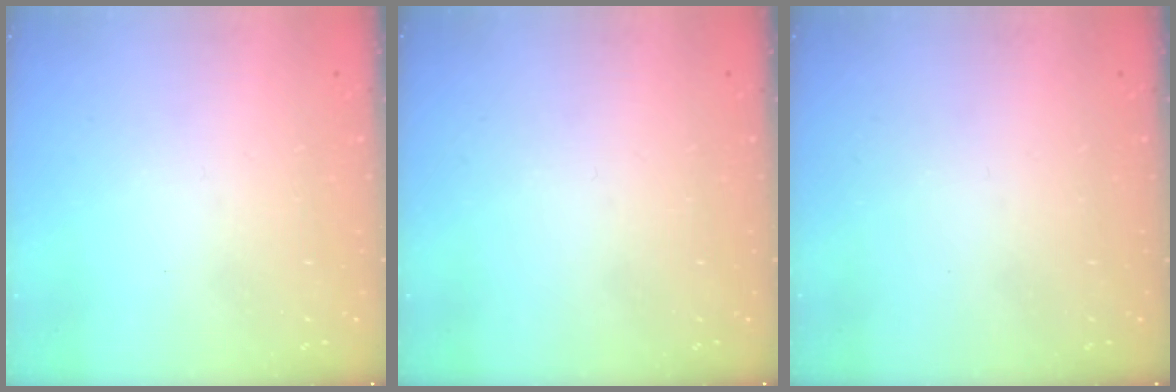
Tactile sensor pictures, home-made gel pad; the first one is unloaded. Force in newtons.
{"total": 0.0}
{"total": 0.0}